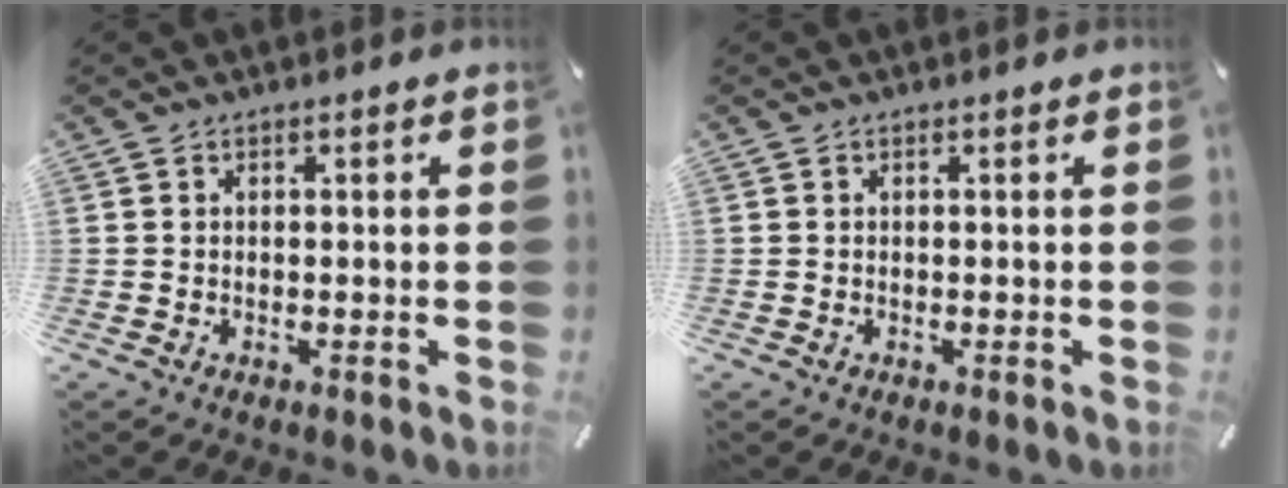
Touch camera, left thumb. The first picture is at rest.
{"total": 0.0}